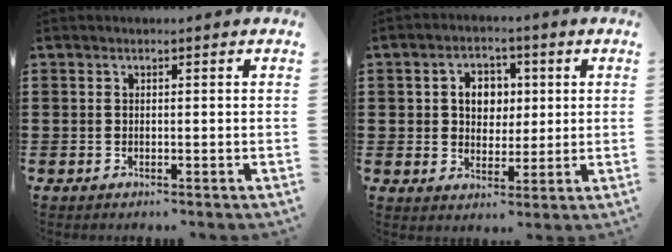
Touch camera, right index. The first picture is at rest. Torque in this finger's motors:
{"motor_torque": [0.28, -0.15, 0.41, 0.10]}